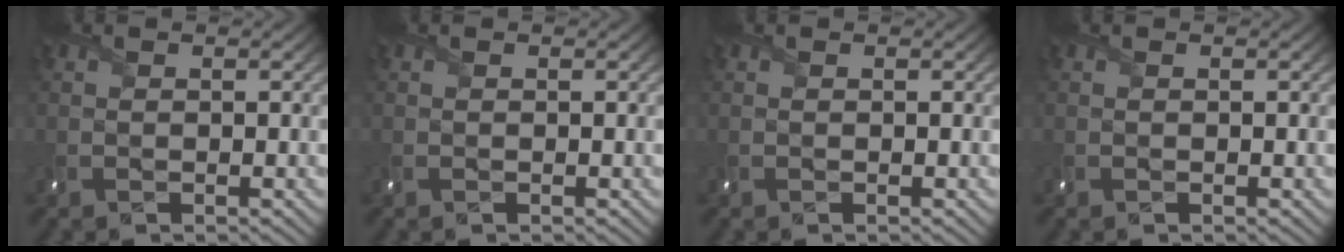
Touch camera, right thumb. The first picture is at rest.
{"total": 0.0}
{"total": 0.0}
{"total": 0.0}